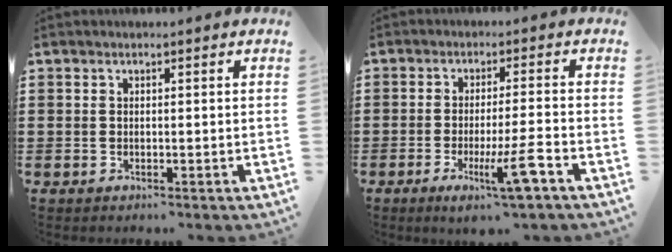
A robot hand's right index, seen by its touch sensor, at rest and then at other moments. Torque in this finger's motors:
{"motor_torque": [1.38, -0.76, 0.56, 0.16]}